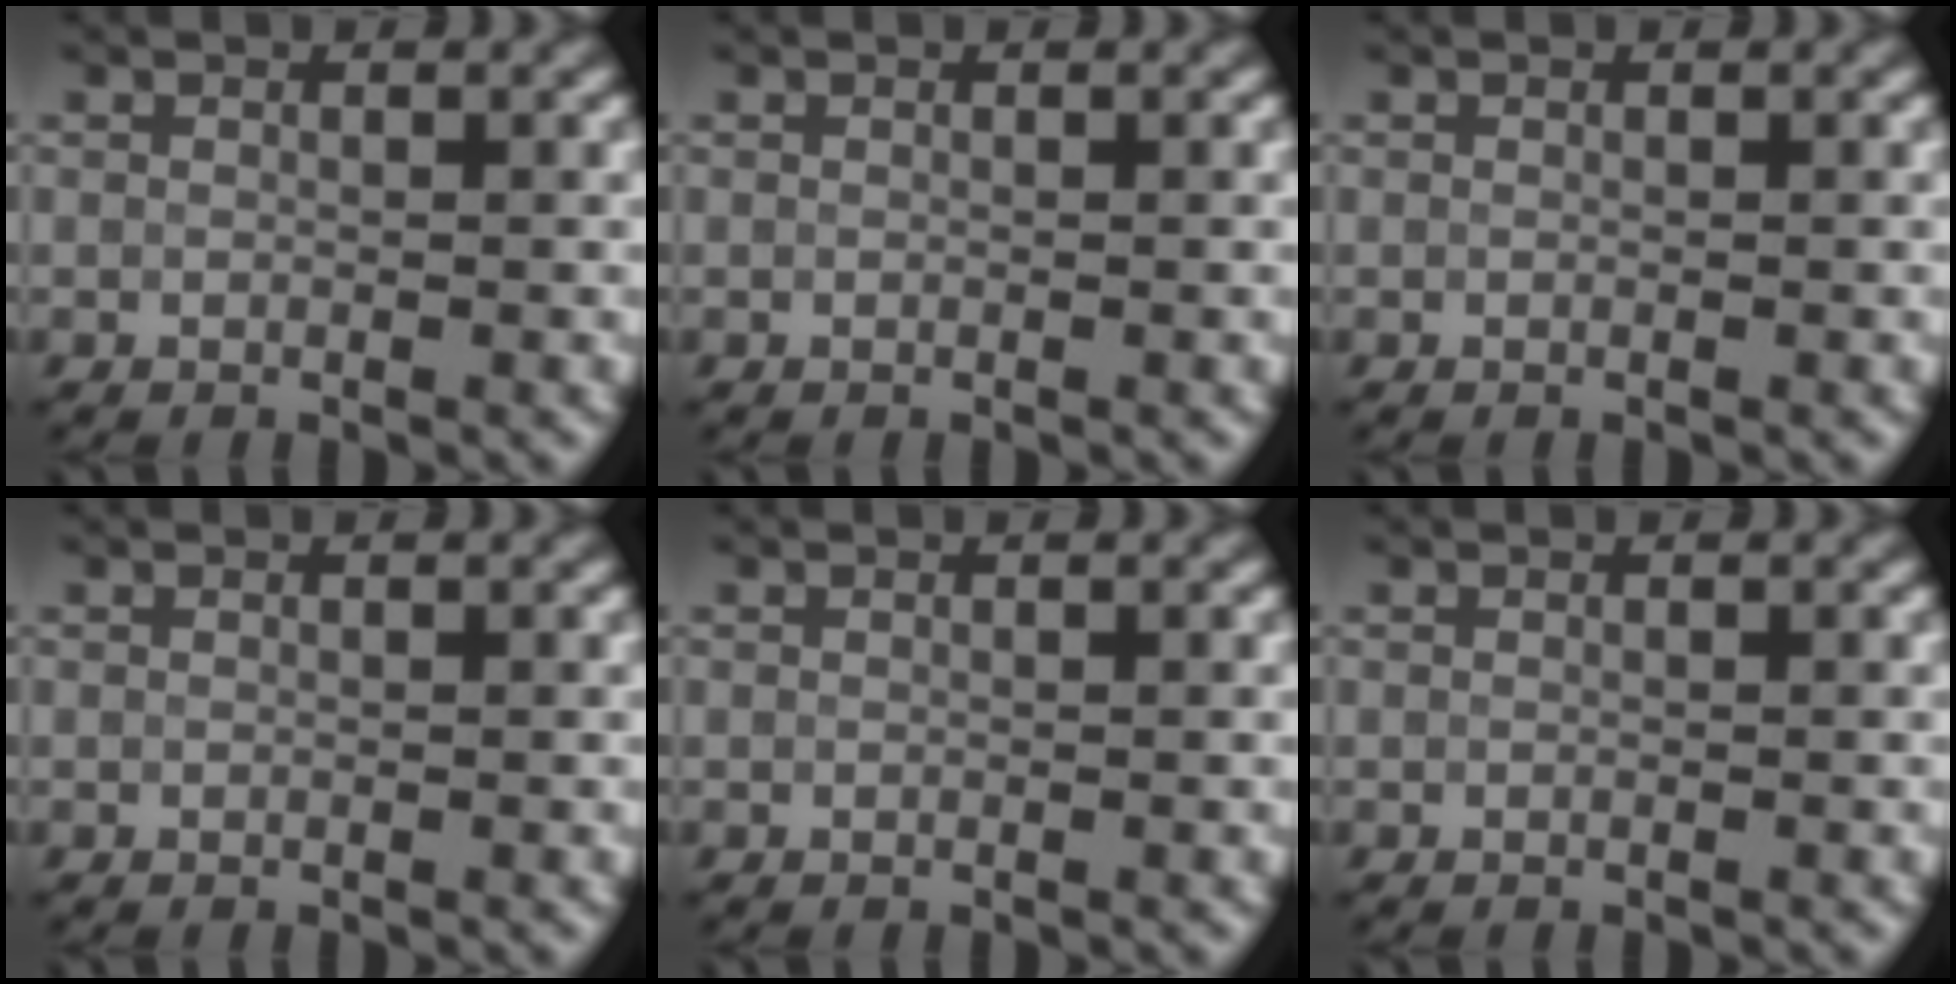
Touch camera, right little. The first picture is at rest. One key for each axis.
{"total": 0.0}
{"total": 0.0}
{"total": 0.0}
{"total": 0.0}
{"total": 0.0}